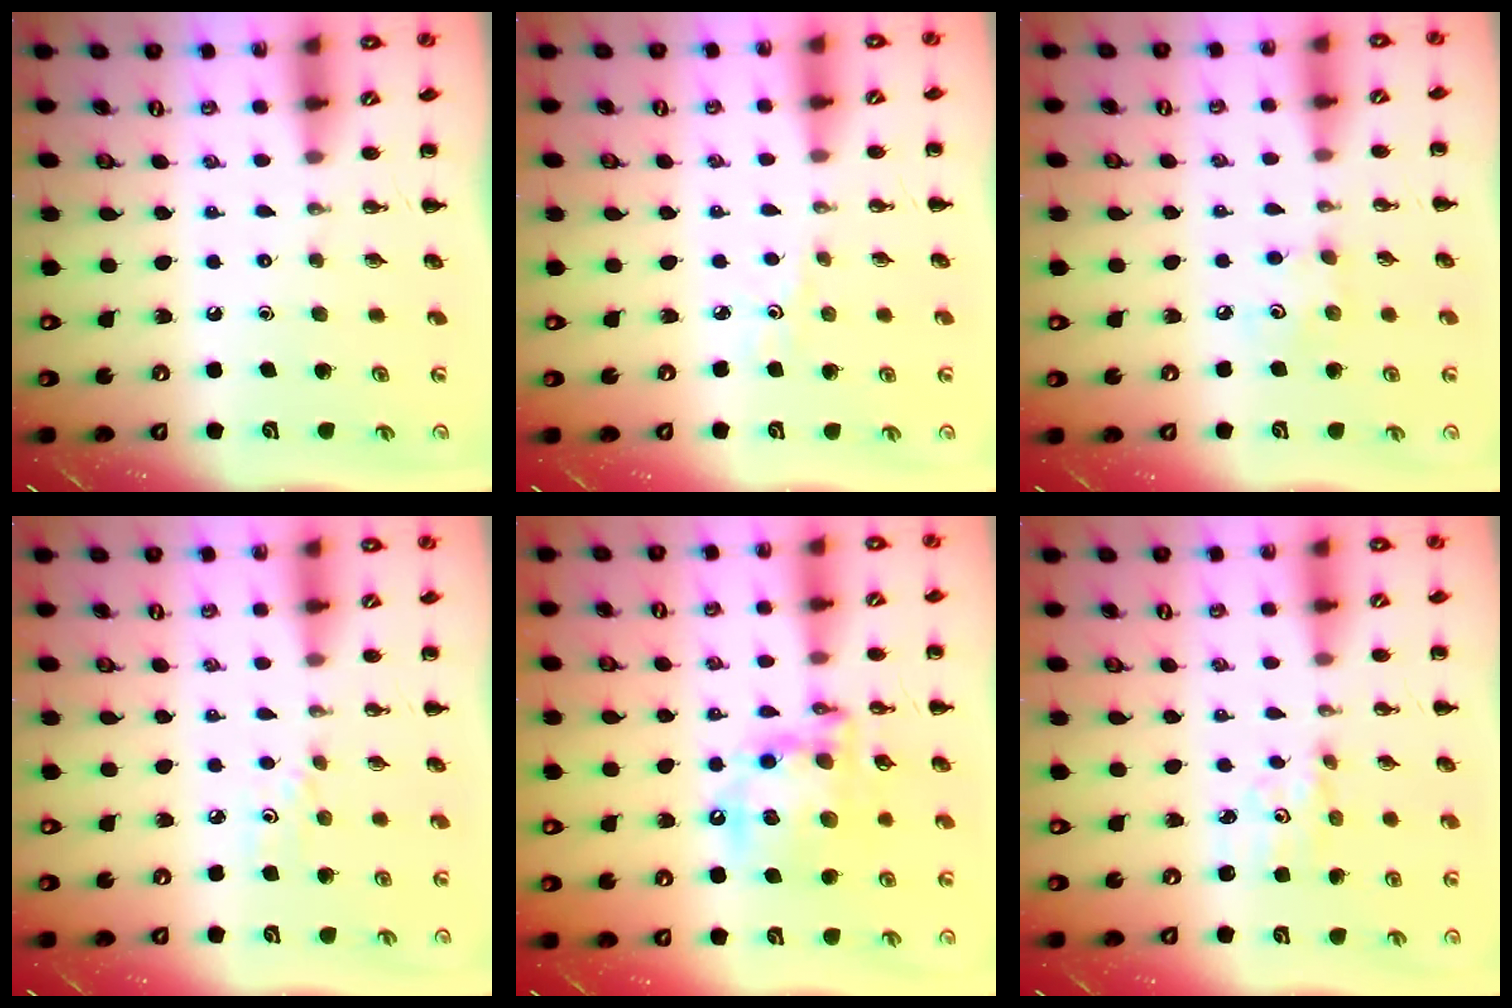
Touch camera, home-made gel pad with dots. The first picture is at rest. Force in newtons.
{"total": 2.2, "press": 2.1, "slide": 0.7}
{"total": 3.8, "press": 3.7, "slide": 0.9}
{"total": 3.4, "press": 3.1, "slide": 1.3}
{"total": 15.7, "press": 15.4, "slide": 3.0}
{"total": 2.4, "press": 2.3, "slide": 0.8}